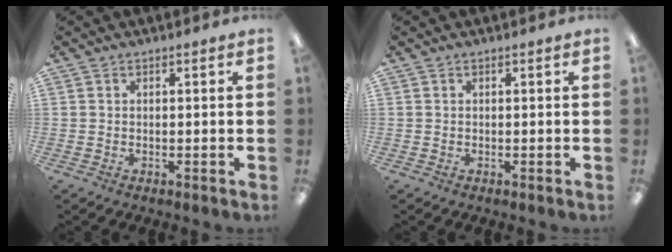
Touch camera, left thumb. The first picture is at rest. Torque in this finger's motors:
{"motor_torque": [-0.01, -0.01, 0.03, -0.03, 0.00]}